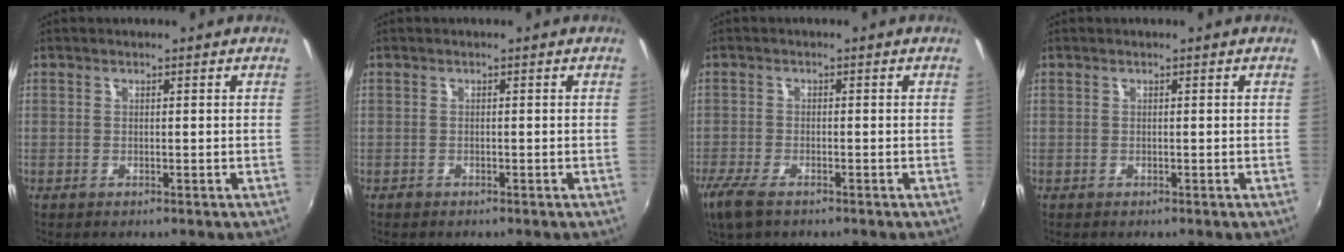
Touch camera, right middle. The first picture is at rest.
{"total": 0.8, "force": [-0.7, 0.5, 0.0], "torque": [-0.005, -0.002, -0.011]}
{"total": 6.1, "force": [-4.4, 2.2, 3.6], "torque": [-0.097, -0.023, -0.088]}
{"total": 0.0}